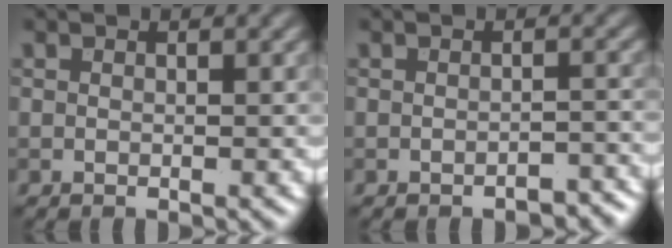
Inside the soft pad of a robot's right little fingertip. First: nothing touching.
{"total": 1.8, "force": [-1.5, 0.7, 0.8], "torque": [-0.006, 0.005, -0.020]}